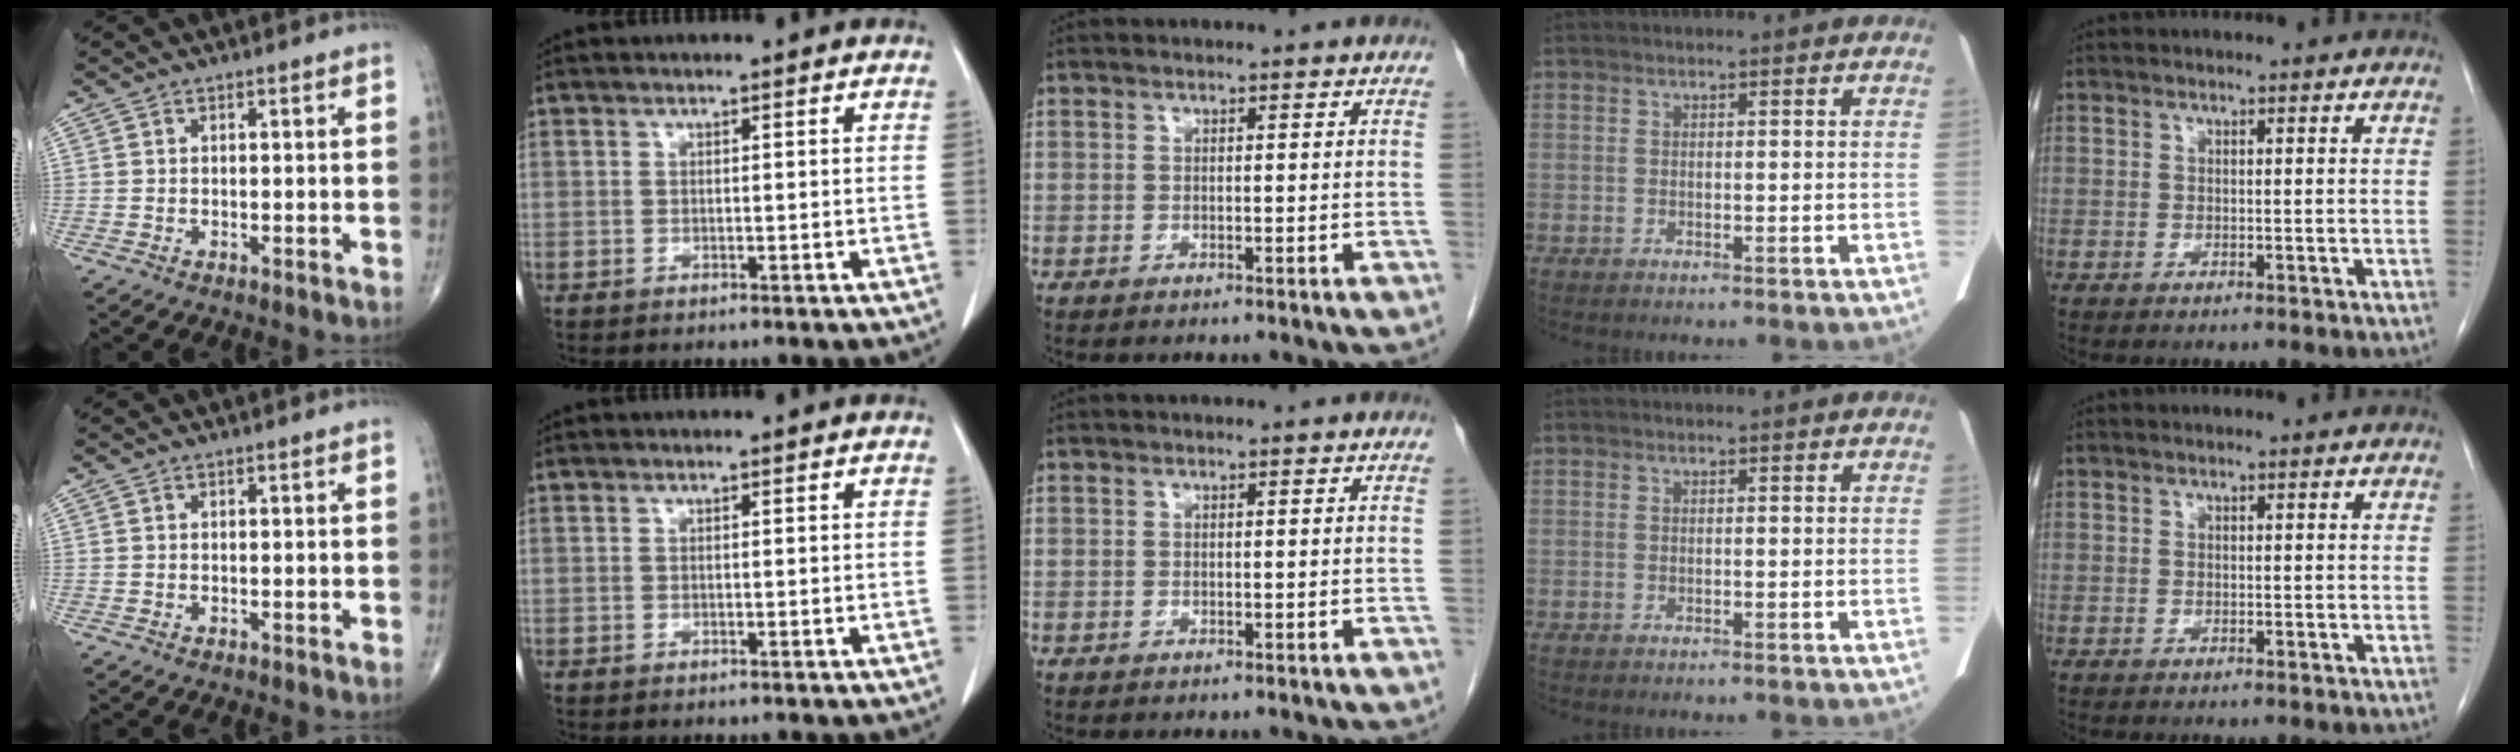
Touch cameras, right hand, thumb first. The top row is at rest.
{}